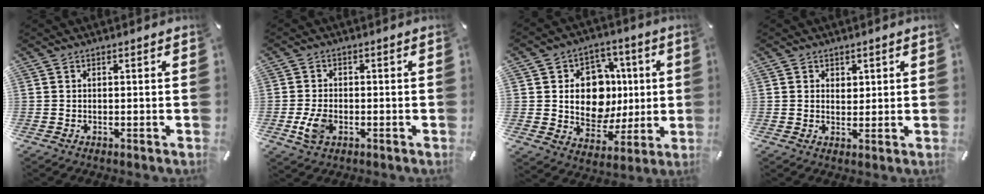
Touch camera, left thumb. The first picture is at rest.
{"total": 5.4, "force": [-1.6, 3.6, 3.7], "torque": [-0.093, -0.002, -0.033]}
{"total": 14.6, "force": [1.6, 12.2, 7.9], "torque": [-0.115, -0.005, 0.040]}
{"total": 2.4, "force": [1.2, 2.0, 0.3], "torque": [0.008, -0.002, 0.018]}